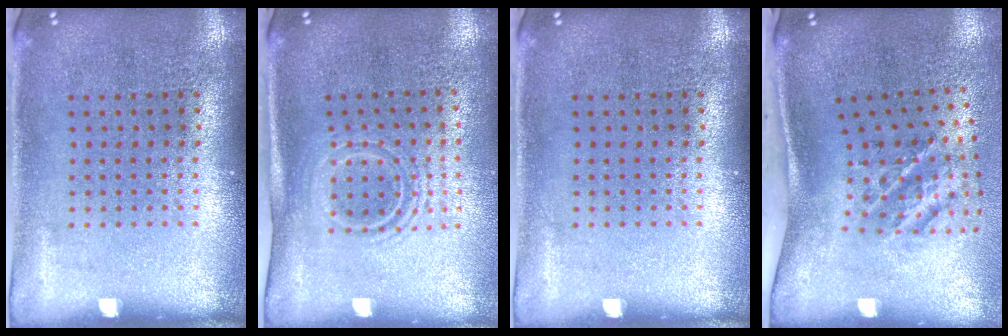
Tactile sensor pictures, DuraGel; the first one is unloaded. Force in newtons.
{"total": 1.5, "press": 1.1, "slide": 1.0}
{"total": 0.0}
{"total": 2.2, "press": 1.2, "slide": 1.8}